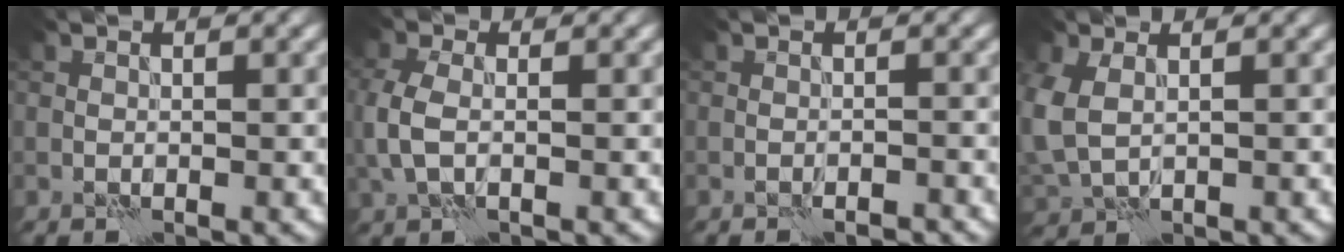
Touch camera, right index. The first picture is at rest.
{"total": 3.2, "force": [-0.2, 2.0, 2.5], "torque": [-0.069, 0.005, -0.008]}
{"total": 1.8, "force": [-1.6, 0.3, 0.8], "torque": [-0.015, 0.009, -0.022]}
{"total": 3.8, "force": [0.6, 2.8, 2.6], "torque": [-0.078, -0.007, 0.023]}